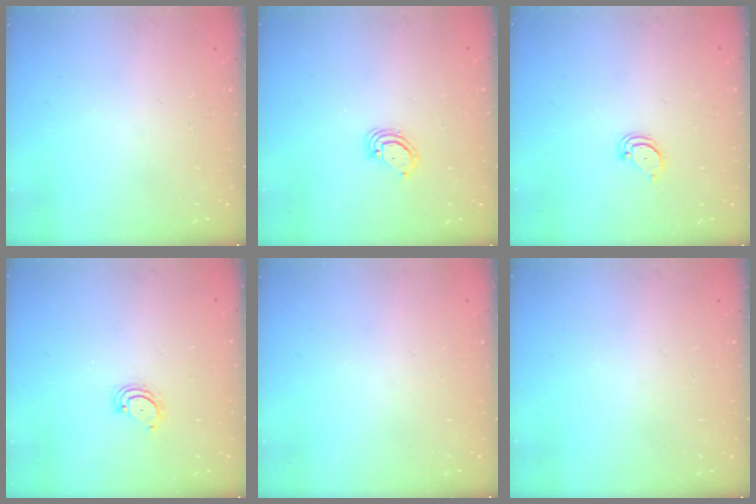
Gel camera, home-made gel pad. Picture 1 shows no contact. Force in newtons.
{"total": 2.9, "press": 2.9, "slide": 0.2}
{"total": 2.1, "press": 2.1, "slide": 0.2}
{"total": 2.3, "press": 2.3, "slide": 0.2}
{"total": 0.0}
{"total": 0.0}